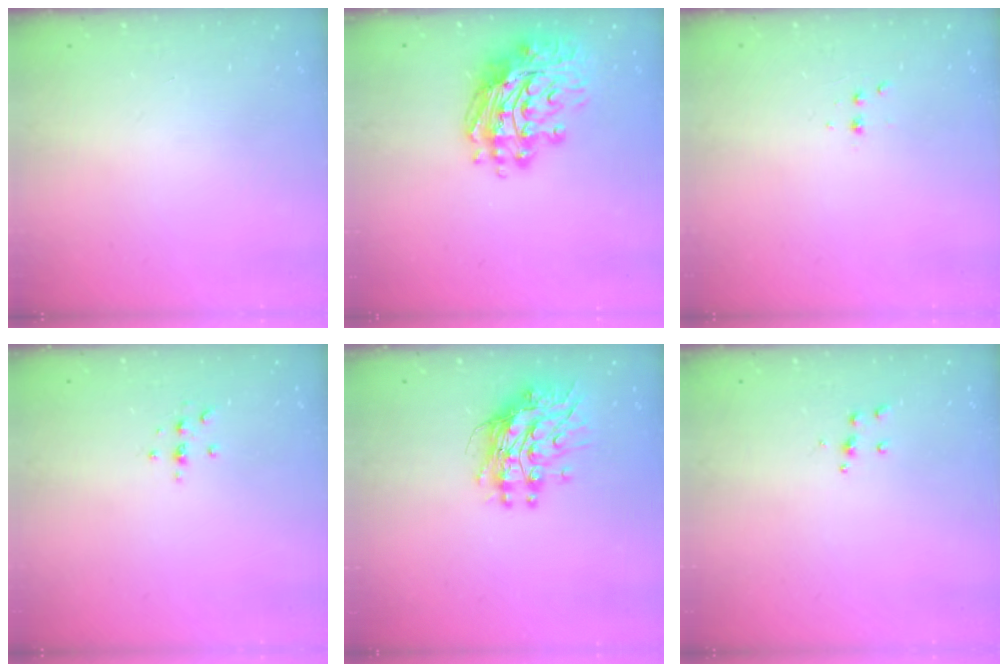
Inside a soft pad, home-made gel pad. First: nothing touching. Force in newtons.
{"total": 15.0, "press": 14.9, "slide": 1.6}
{"total": 2.9, "press": 2.7, "slide": 1.0}
{"total": 3.0, "press": 3.0, "slide": 0.3}
{"total": 11.4, "press": 11.3, "slide": 1.0}
{"total": 3.6, "press": 3.6, "slide": 0.3}